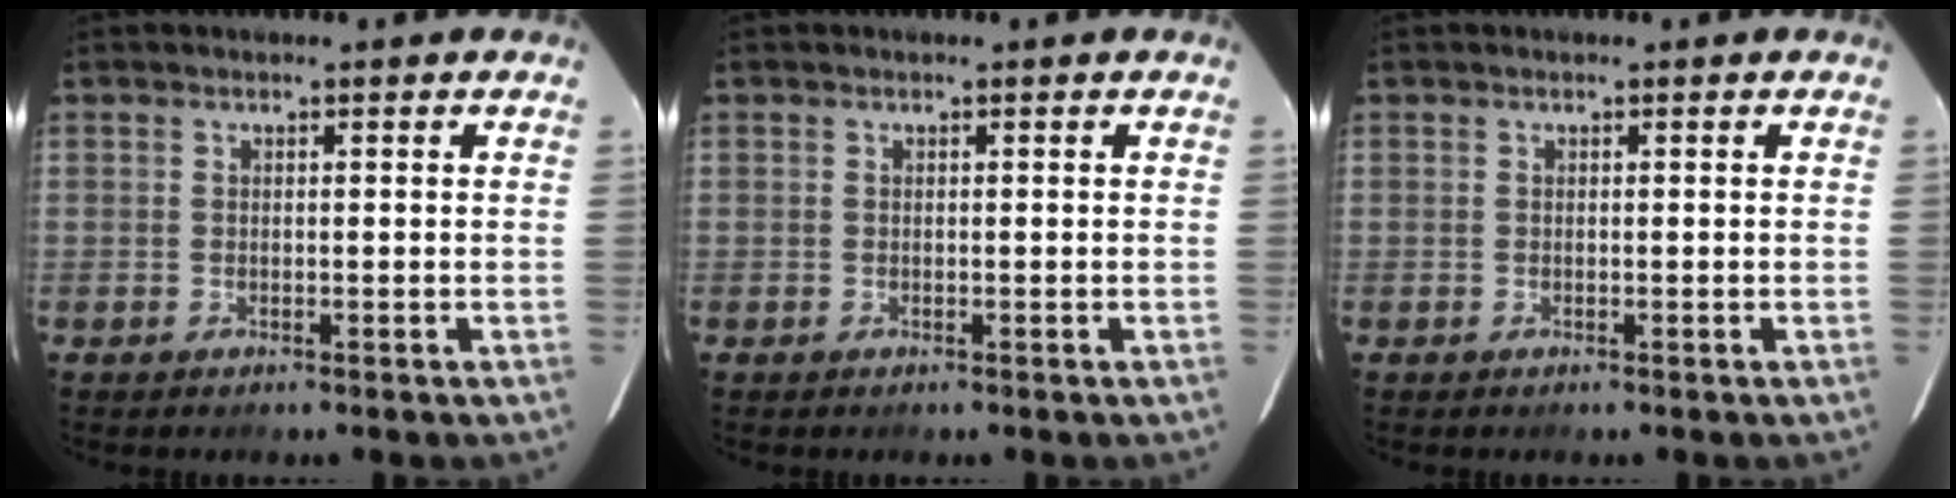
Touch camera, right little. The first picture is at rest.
{"total": 0.0}
{"total": 0.0}